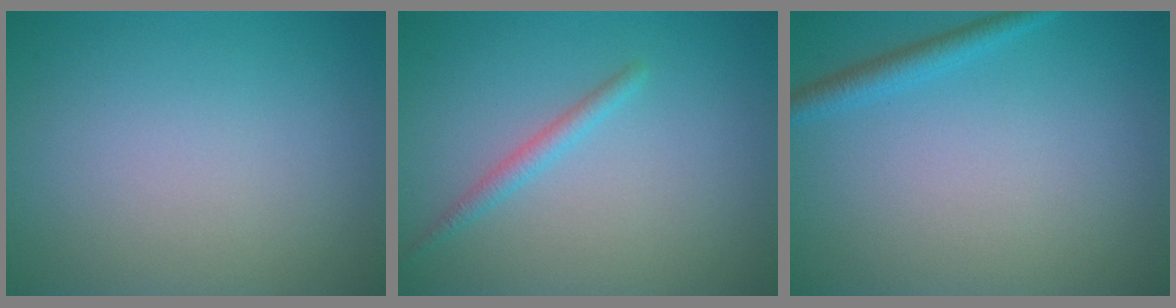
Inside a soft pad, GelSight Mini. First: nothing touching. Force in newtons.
{"total": 1.5, "press": 1.5, "slide": 0.0}
{"total": 2.3, "press": 2.3, "slide": 0.0}